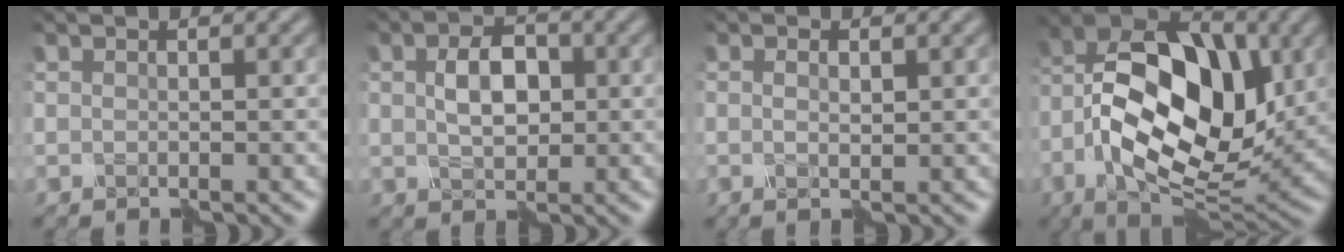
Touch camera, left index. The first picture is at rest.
{"total": 3.7, "force": [0.3, 2.4, 2.8], "torque": [-0.057, 0.004, 0.003]}
{"total": 1.0, "force": [0.1, 0.4, 0.9], "torque": [-0.017, -0.002, 0.001]}
{"total": 13.4, "force": [-0.7, 7.8, 10.9], "torque": [-0.183, 0.018, -0.024]}